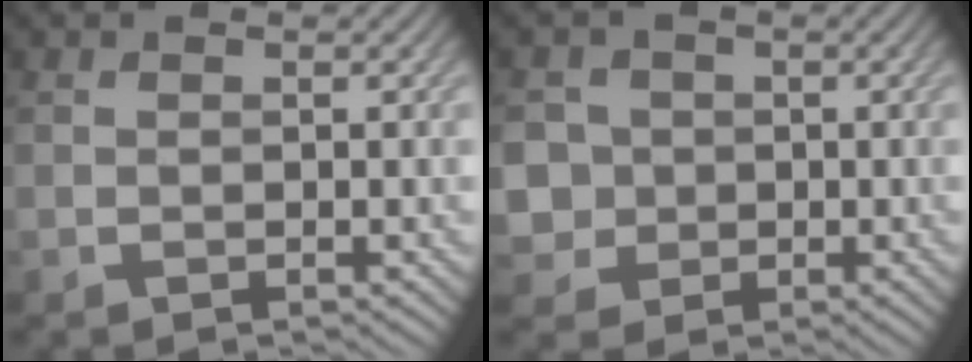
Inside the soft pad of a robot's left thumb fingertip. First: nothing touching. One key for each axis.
{"total": 5.1, "fx": -0.2, "fy": 5.0, "fz": 1.1, "tx": -0.041, "ty": 0.004, "tz": -0.024}